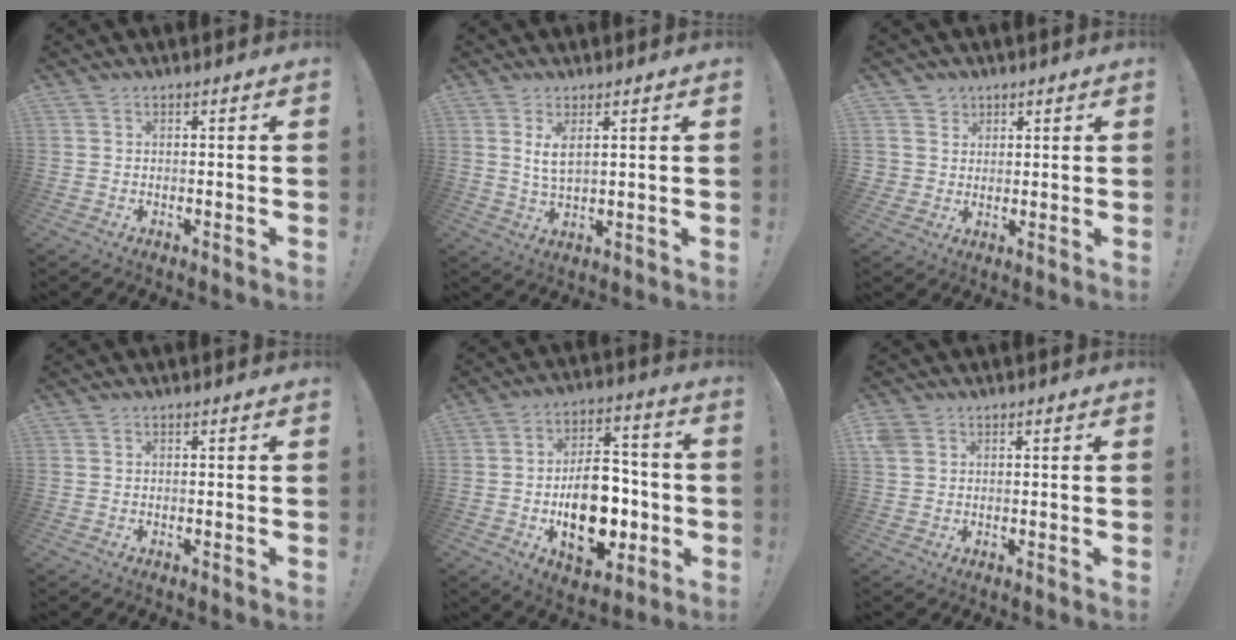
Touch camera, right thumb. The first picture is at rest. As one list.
[{"total": 4.5, "force": [1.8, 1.7, 3.8], "torque": [-0.063, -0.008, 0.030]}, {"total": 4.9, "force": [2.2, 4.4, -0.1], "torque": [-0.003, -0.015, 0.043]}, {"total": 0.0}, {"total": 19.2, "force": [-4.7, 12.3, 14.0], "torque": [-0.211, 0.027, -0.066]}, {"total": 3.4, "force": [1.5, 2.6, 1.6], "torque": [-0.039, 0.006, 0.034]}]